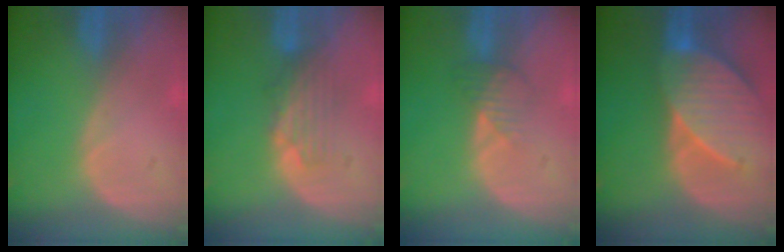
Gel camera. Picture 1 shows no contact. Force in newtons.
{"total": 4.0, "press": 3.6, "slide": 1.8}
{"total": 2.7, "press": 2.7, "slide": 0.3}
{"total": 9.9, "press": 8.9, "slide": 4.5}